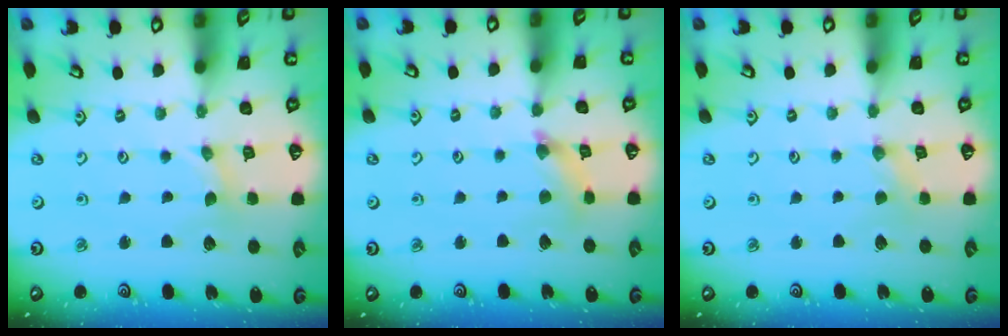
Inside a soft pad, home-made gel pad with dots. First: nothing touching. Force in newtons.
{"total": 3.6, "press": 3.6, "slide": 0.2}
{"total": 0.0}